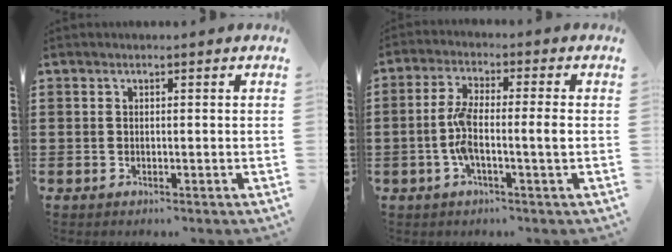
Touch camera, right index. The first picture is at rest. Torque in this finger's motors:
{"motor_torque": [1.47, -0.66, 0.81, 0.17]}